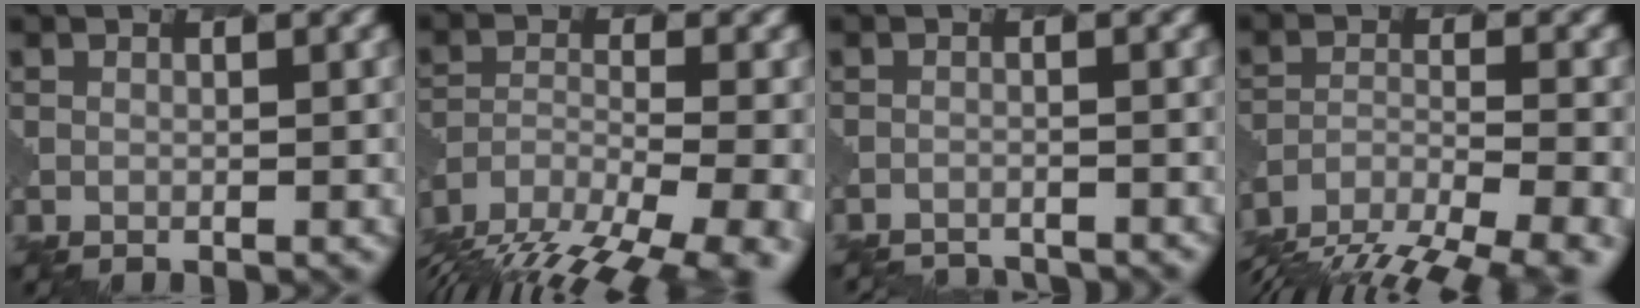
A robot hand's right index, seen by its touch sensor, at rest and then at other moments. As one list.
[{"total": 15.8, "force": [-12.7, 5.8, 7.3], "torque": [-0.140, -0.029, -0.167]}, {"total": 5.8, "force": [-5.8, 0.7, 0.3], "torque": [-0.009, -0.004, -0.081]}, {"total": 11.6, "force": [-9.6, 3.7, 5.3], "torque": [-0.111, -0.019, -0.134]}]